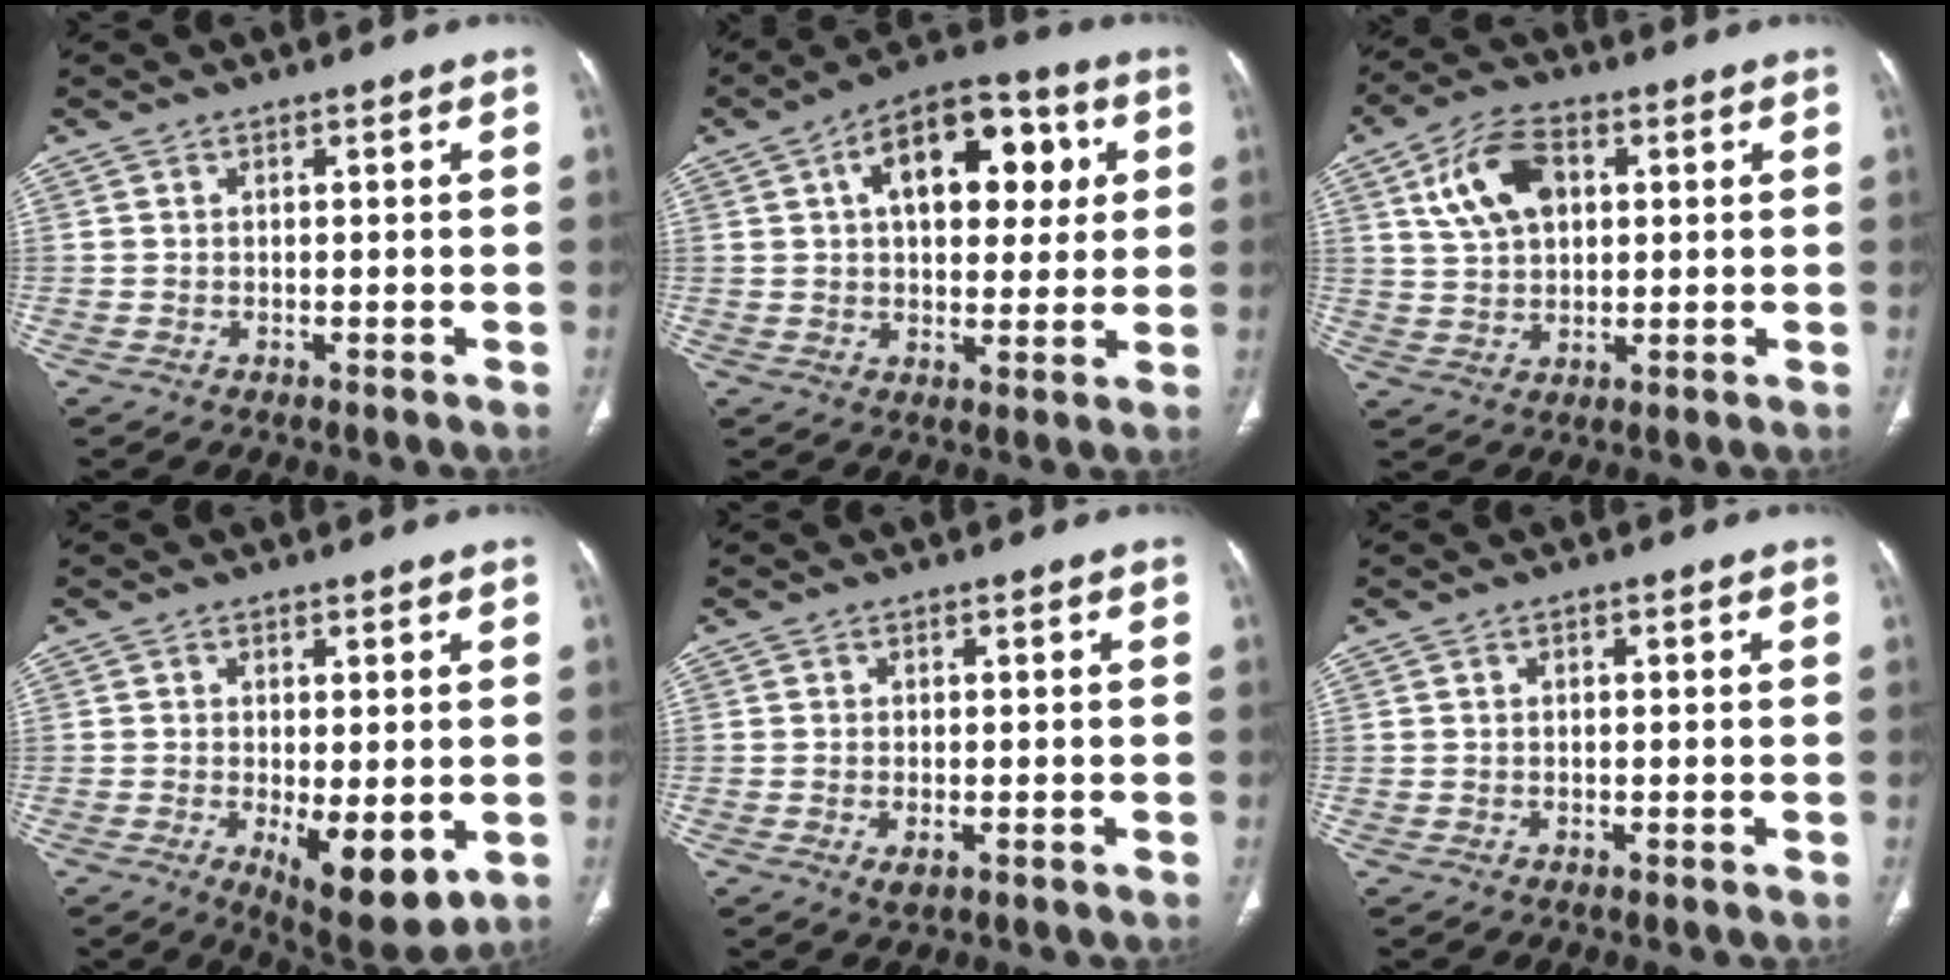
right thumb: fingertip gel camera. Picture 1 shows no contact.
{"total": 16.9, "force": [4.7, 9.6, 13.0], "torque": [-0.149, 0.012, 0.066]}
{"total": 11.0, "force": [3.4, 6.9, 7.8], "torque": [-0.133, 0.006, 0.063]}
{"total": 10.4, "force": [-2.4, 4.1, 9.2], "torque": [-0.129, -0.023, -0.024]}
{"total": 2.0, "force": [-0.7, 1.0, 1.6], "torque": [-0.033, 0.000, -0.010]}
{"total": 0.6, "force": [0.2, 0.3, 0.4], "torque": [-0.007, 0.003, 0.002]}